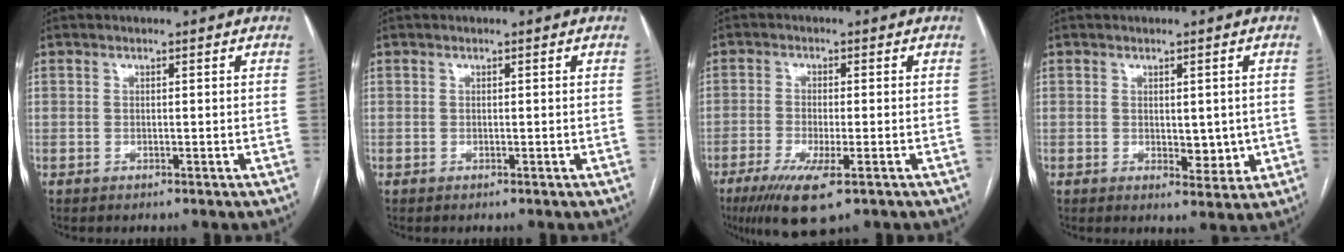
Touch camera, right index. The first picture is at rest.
{"total": 0.0}
{"total": 8.3, "force": [-4.8, 1.5, 6.7], "torque": [-0.119, -0.023, -0.078]}
{"total": 4.1, "force": [-0.2, 2.3, 3.4], "torque": [-0.039, -0.008, 0.006]}